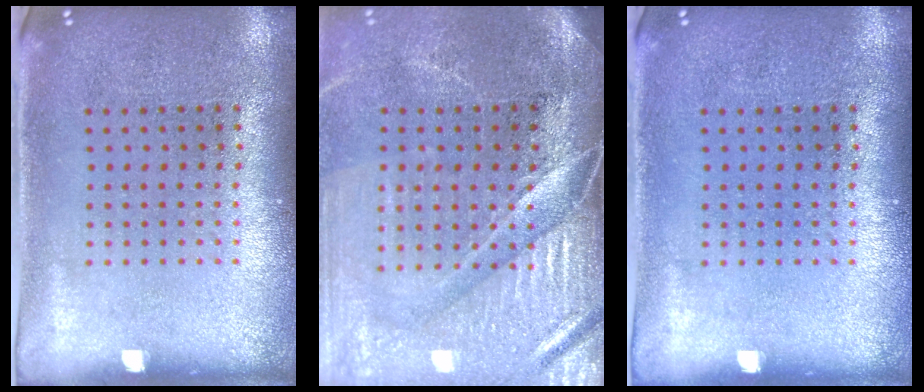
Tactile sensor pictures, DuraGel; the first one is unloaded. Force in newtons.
{"total": 4.5, "press": 3.8, "slide": 2.3}
{"total": 0.0}